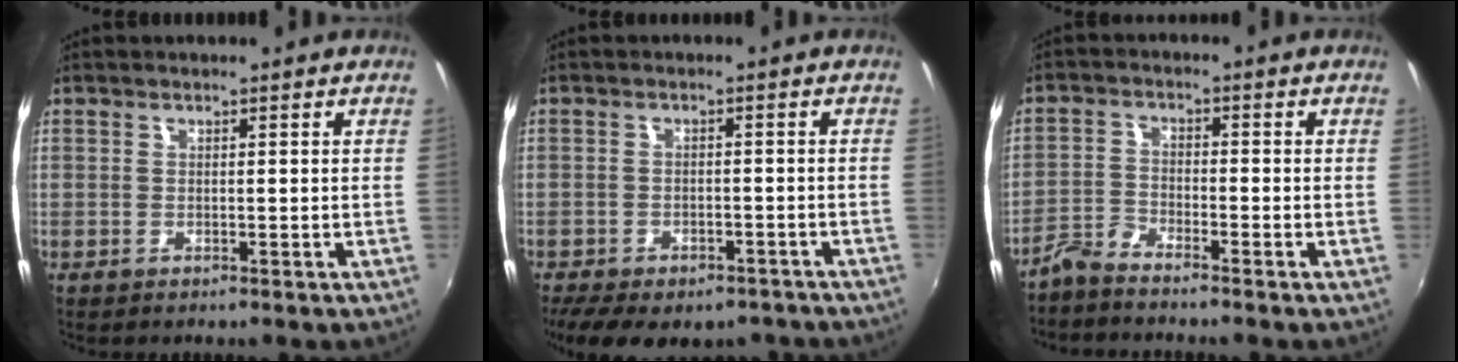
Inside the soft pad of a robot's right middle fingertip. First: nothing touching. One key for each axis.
{"total": 15.4, "fx": -11.5, "fy": 6.9, "fz": 7.5, "tx": -0.161, "ty": -0.029, "tz": -0.153}
{"total": 3.4, "fx": -3.3, "fy": 0.2, "fz": 0.8, "tx": -0.023, "ty": 0.000, "tz": -0.071}